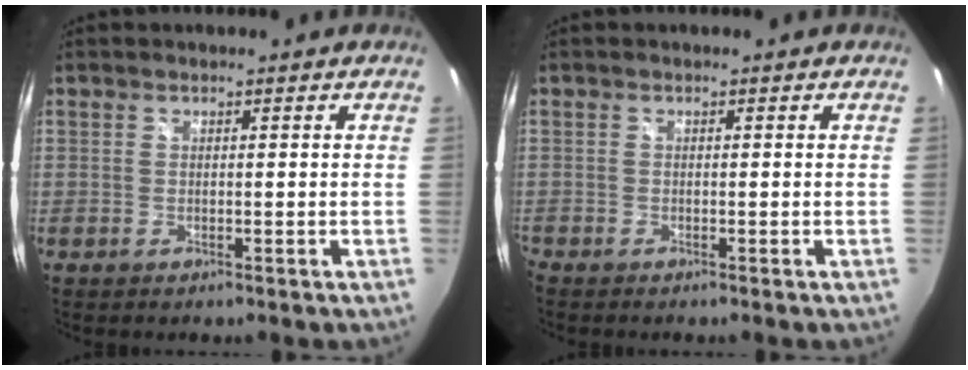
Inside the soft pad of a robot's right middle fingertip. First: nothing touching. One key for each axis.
{"total": 0.6, "fx": -0.6, "fy": -0.1, "fz": 0.2, "tx": -0.002, "ty": -0.004, "tz": -0.015}